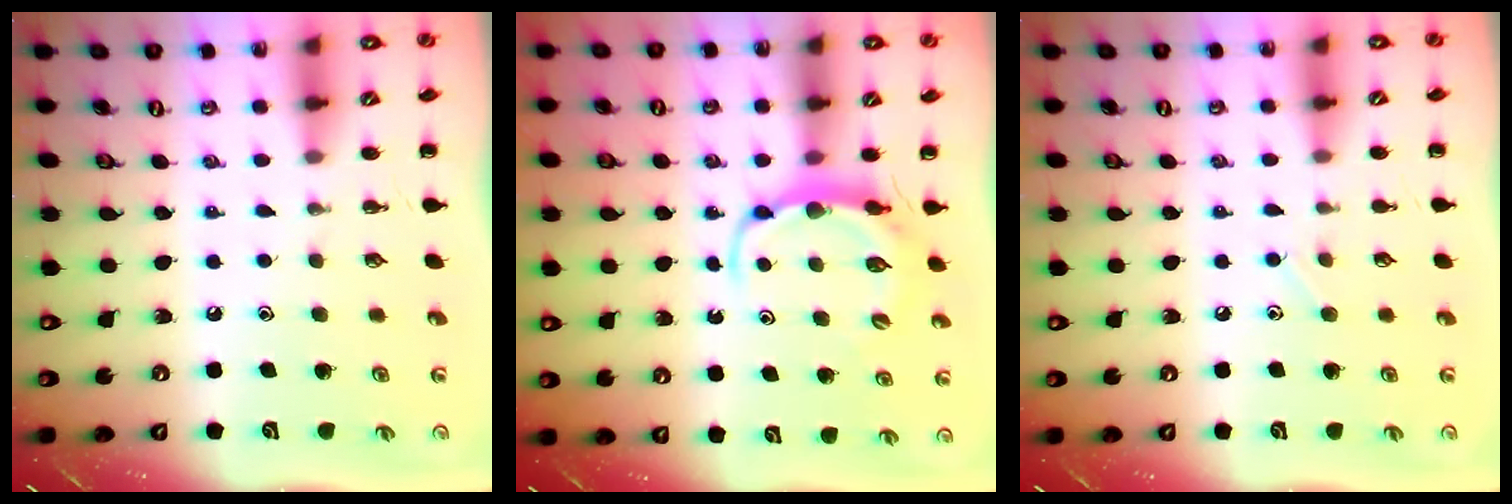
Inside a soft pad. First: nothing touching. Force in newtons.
{"total": 5.9, "press": 5.8, "slide": 1.0}
{"total": 4.1, "press": 3.9, "slide": 1.3}